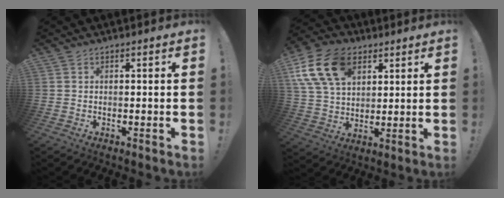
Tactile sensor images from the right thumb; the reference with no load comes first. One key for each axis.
{"total": 17.3, "fx": 7.7, "fy": 11.7, "fz": 10.2, "tx": -0.188, "ty": -0.023, "tz": 0.145}